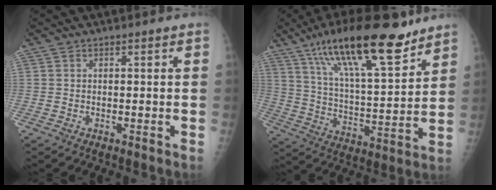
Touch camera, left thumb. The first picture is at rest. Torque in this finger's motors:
{"motor_torque": [1.05, -0.37, 1.52, -1.25, 0.17]}